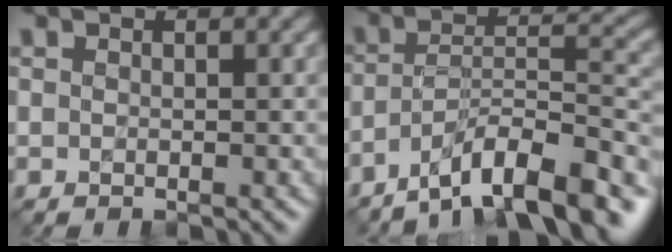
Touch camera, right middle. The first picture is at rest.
{"total": 10.8, "force": [-7.9, 2.6, 6.9], "torque": [-0.101, 0.015, -0.139]}